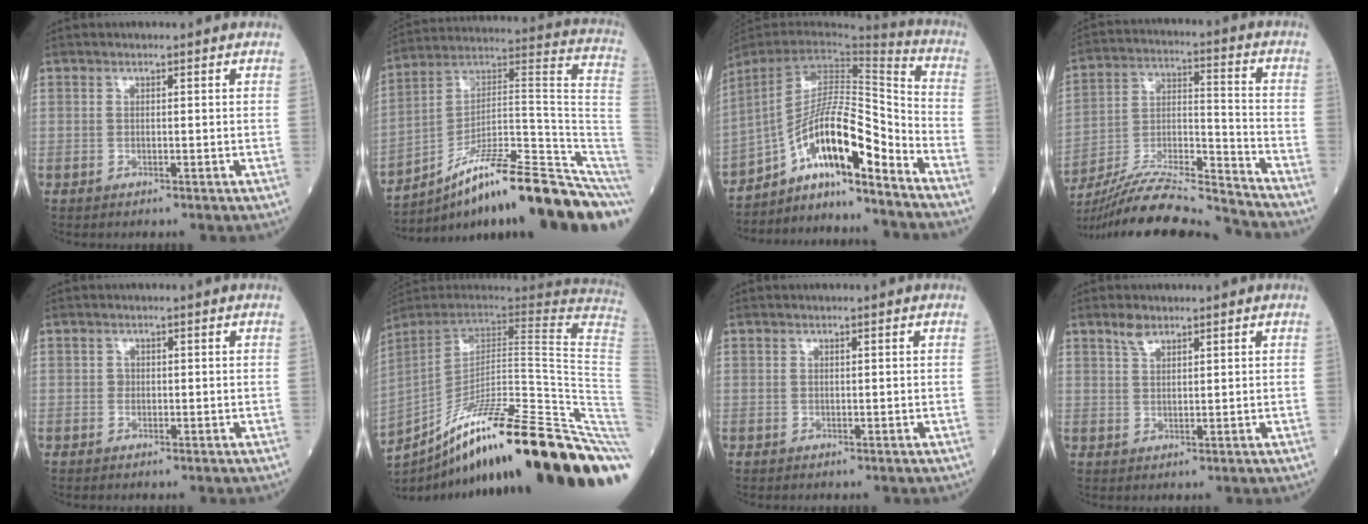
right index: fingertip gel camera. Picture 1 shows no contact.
{"total": 23.3, "force": [-14.2, 3.0, 18.2], "torque": [-0.175, 0.059, -0.224]}
{"total": 16.5, "force": [-11.8, 1.6, 11.4], "torque": [-0.208, 0.023, -0.207]}
{"total": 19.9, "force": [-18.8, -0.2, 6.5], "torque": [-0.142, -0.001, -0.321]}
{"total": 0.7, "force": [0.0, 0.6, 0.2], "torque": [0.001, 0.002, -0.001]}
{"total": 34.8, "force": [-22.5, 0.3, 26.5], "torque": [-0.256, -0.017, -0.331]}
{"total": 0.0}
{"total": 2.4, "force": [1.9, 0.9, 1.2], "torque": [-0.027, 0.005, 0.039]}